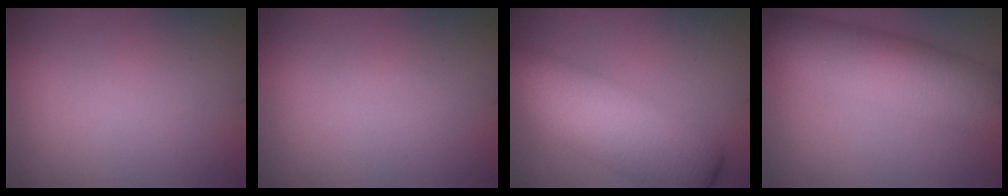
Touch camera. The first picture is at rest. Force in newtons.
{"total": 0.0}
{"total": 9.2, "press": 9.2, "slide": 0.5}
{"total": 8.2, "press": 8.2, "slide": 0.1}